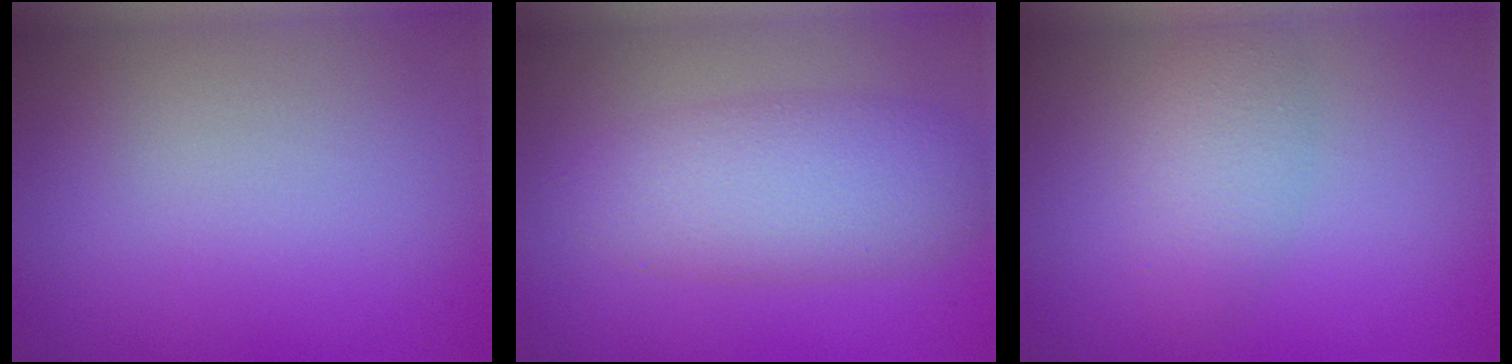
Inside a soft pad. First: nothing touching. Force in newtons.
{"total": 5.1, "press": 5.1, "slide": 0.1}
{"total": 2.7, "press": 2.7, "slide": 0.2}